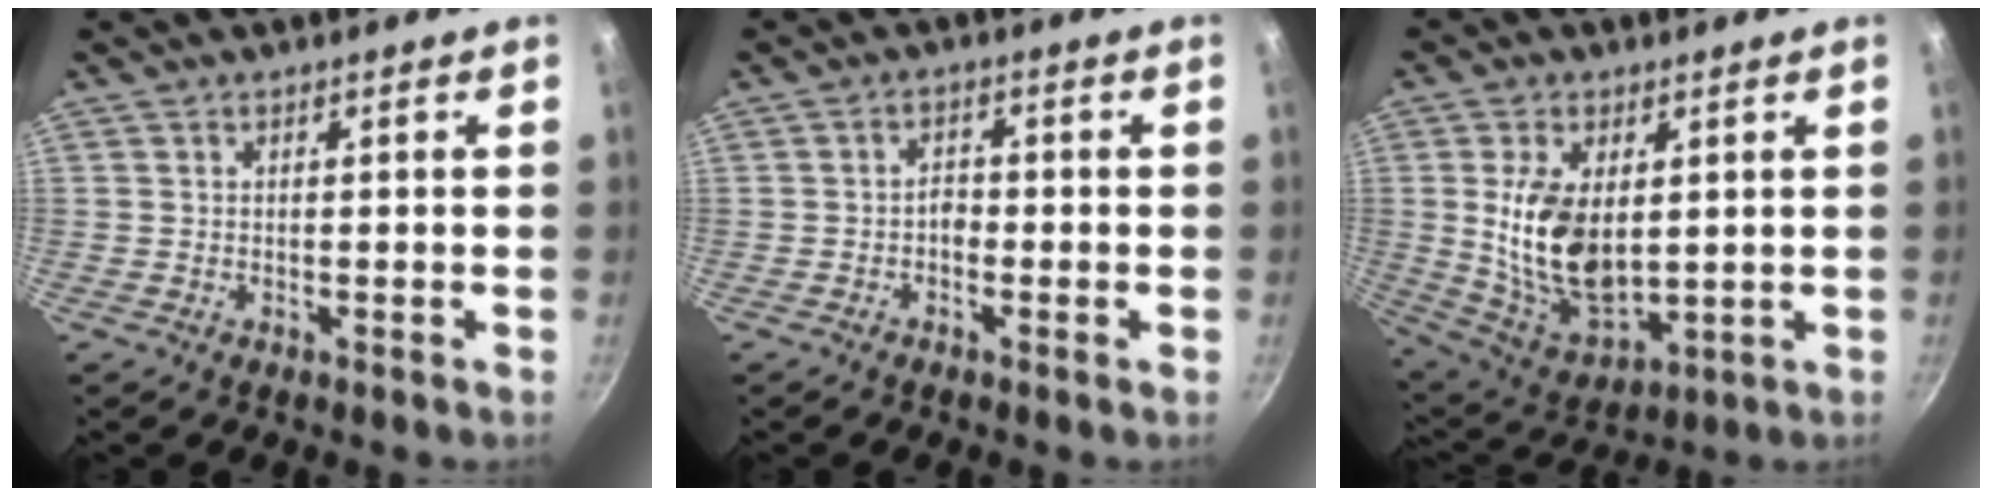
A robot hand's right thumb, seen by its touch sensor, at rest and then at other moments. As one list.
[{"total": 2.0, "force": [-1.0, 1.3, 1.3], "torque": [-0.013, 0.014, -0.020]}, {"total": 14.8, "force": [2.0, 8.6, 12.0], "torque": [-0.207, -0.024, 0.054]}]